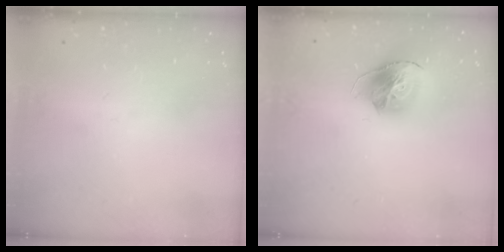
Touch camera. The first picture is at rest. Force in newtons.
{"total": 15.6, "press": 15.5, "slide": 1.6}